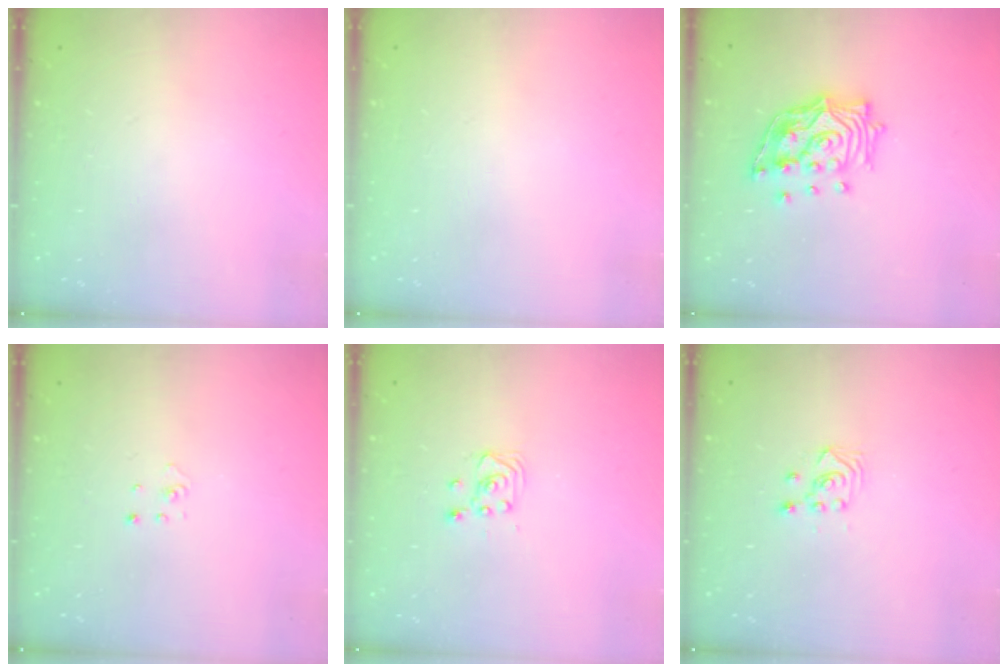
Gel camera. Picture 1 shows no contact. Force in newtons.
{"total": 0.0}
{"total": 15.8, "press": 15.7, "slide": 1.6}
{"total": 1.5, "press": 1.5, "slide": 0.1}
{"total": 2.9, "press": 2.9, "slide": 0.4}
{"total": 2.6, "press": 2.6, "slide": 0.3}